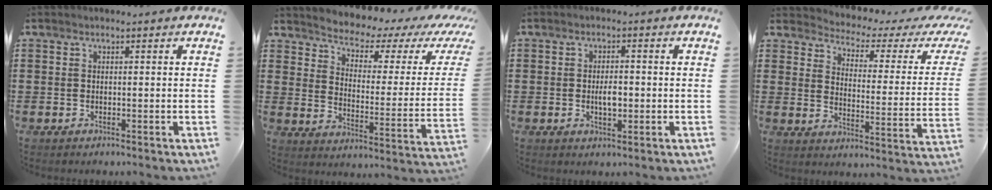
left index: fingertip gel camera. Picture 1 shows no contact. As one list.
[{"total": 3.1, "force": [2.7, 1.3, 0.7], "torque": [-0.037, -0.029, 0.038]}, {"total": 3.1, "force": [-0.2, 1.3, 2.8], "torque": [-0.045, -0.001, -0.006]}, {"total": 2.7, "force": [2.1, 0.7, 1.5], "torque": [-0.047, -0.026, 0.025]}]